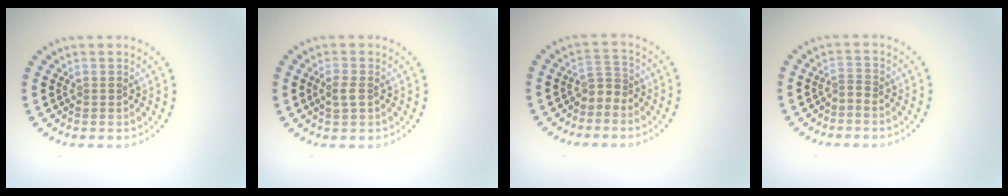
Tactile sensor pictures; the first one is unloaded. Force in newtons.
{"total": 1.4, "press": 1.4, "slide": 0.2}
{"total": 1.8, "press": 1.1, "slide": 1.4}
{"total": 0.8, "press": 0.3, "slide": 0.8}